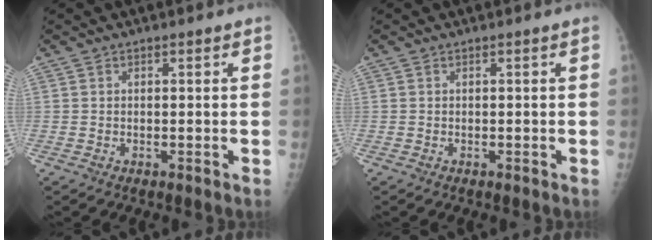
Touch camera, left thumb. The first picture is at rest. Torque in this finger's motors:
{"motor_torque": [0.01, 0.01, 0.00, -0.01, 0.00]}